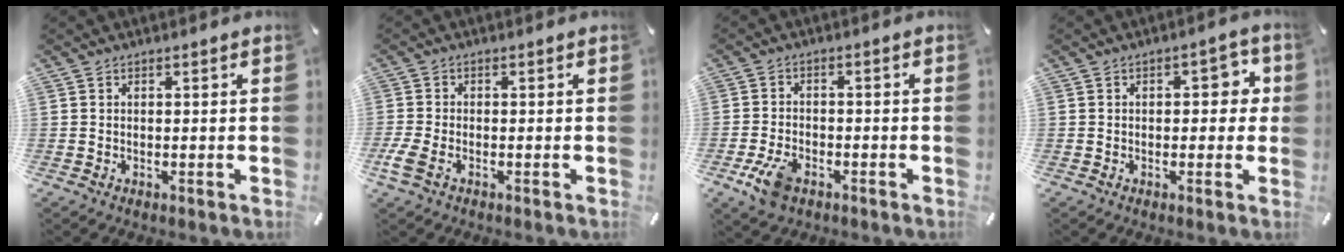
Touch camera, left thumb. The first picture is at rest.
{"total": 3.2, "force": [-1.6, 1.7, 2.2], "torque": [-0.056, -0.003, -0.031]}
{"total": 6.8, "force": [-3.6, 3.8, 4.3], "torque": [-0.104, 0.007, -0.069]}
{"total": 5.2, "force": [0.4, 3.3, 4.0], "torque": [-0.041, -0.001, -0.005]}